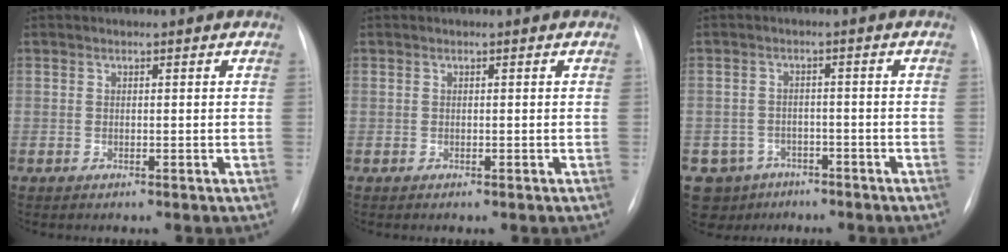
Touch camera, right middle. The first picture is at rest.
{"total": 0.0}
{"total": 5.9, "force": [-3.7, 4.7, 0.1], "torque": [0.006, 0.009, -0.051]}